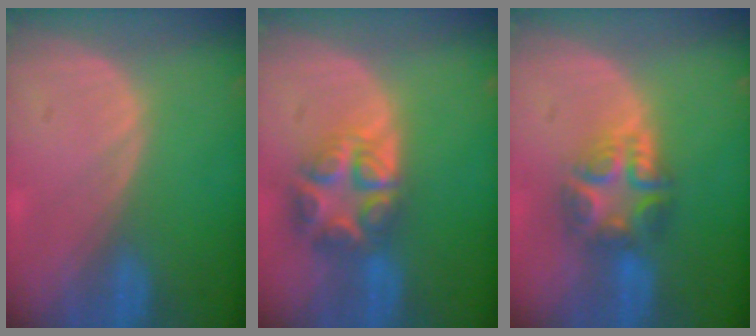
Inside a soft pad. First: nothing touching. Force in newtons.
{"total": 7.9, "press": 6.9, "slide": 3.9}
{"total": 7.5, "press": 6.5, "slide": 3.7}